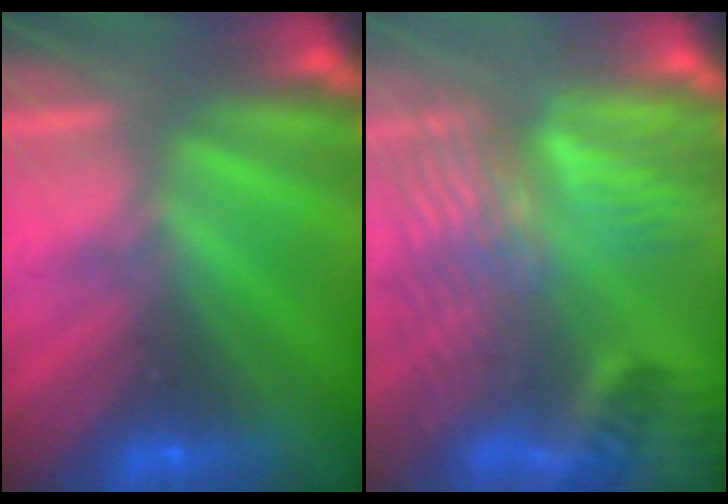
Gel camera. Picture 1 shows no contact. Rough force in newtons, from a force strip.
{"total": 8.3}